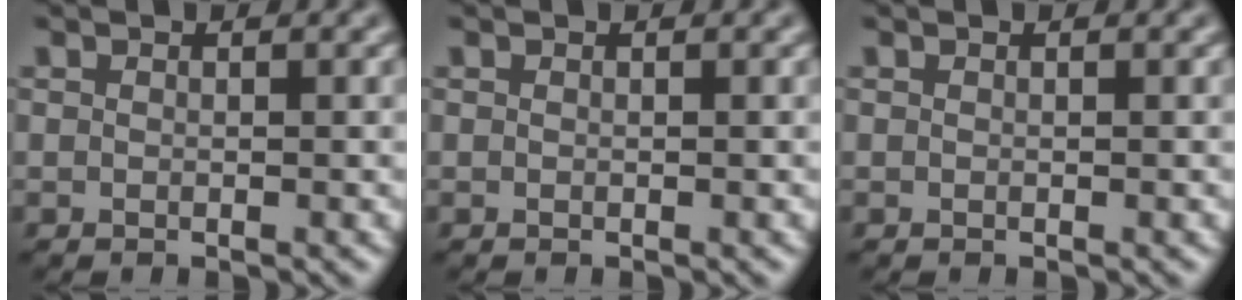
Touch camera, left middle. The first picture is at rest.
{"total": 0.0}
{"total": 0.0}